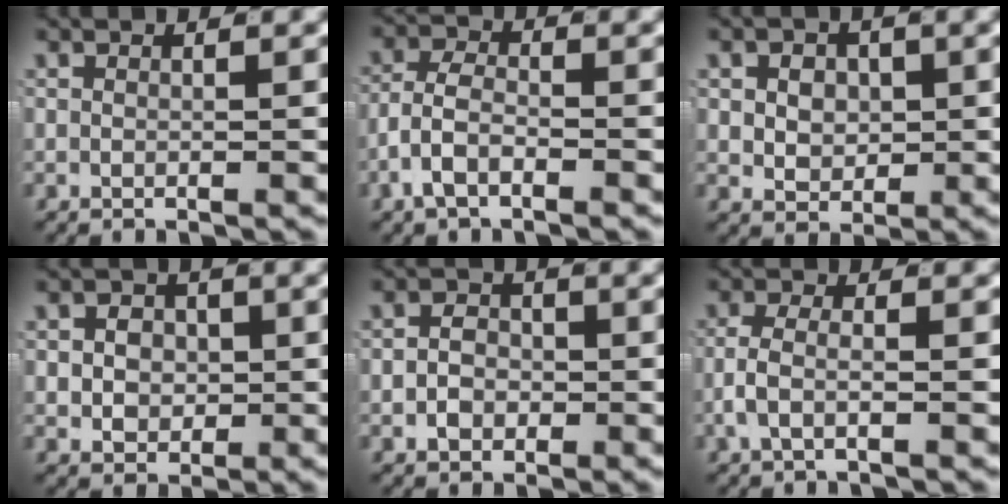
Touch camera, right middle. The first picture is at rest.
{"total": 3.2, "force": [-1.6, 1.7, 2.2], "torque": [-0.037, 0.000, -0.034]}
{"total": 3.1, "force": [0.1, 2.6, 1.8], "torque": [-0.028, -0.019, 0.013]}
{"total": 3.1, "force": [-0.2, 2.6, 1.6], "torque": [-0.018, -0.010, 0.003]}
{"total": 2.1, "force": [-0.8, 1.7, 1.1], "torque": [-0.006, -0.001, -0.014]}
{"total": 2.4, "force": [-1.0, 0.9, 2.0], "torque": [-0.043, 0.000, -0.017]}